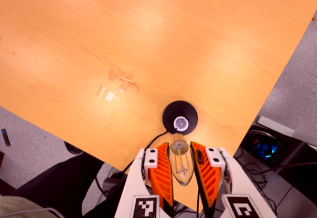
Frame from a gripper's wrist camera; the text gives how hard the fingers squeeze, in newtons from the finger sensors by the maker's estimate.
{"total": 21.6, "left": 24.3, "right": 18.9}